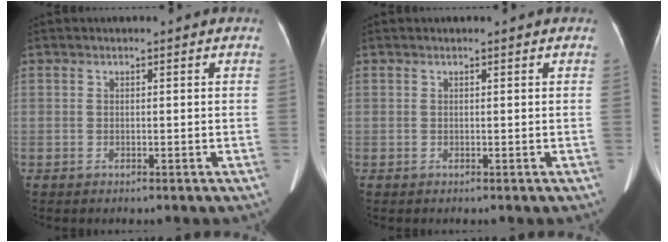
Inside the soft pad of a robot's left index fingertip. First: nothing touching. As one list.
[{"total": 0.0}]